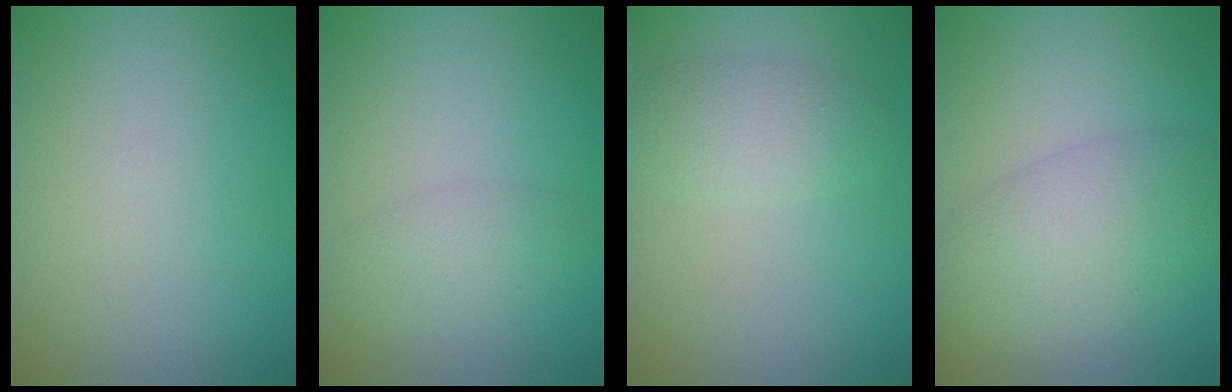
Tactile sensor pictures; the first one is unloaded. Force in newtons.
{"total": 2.0, "press": 2.0, "slide": 0.1}
{"total": 2.6, "press": 2.6, "slide": 0.1}
{"total": 6.0, "press": 6.0, "slide": 0.4}